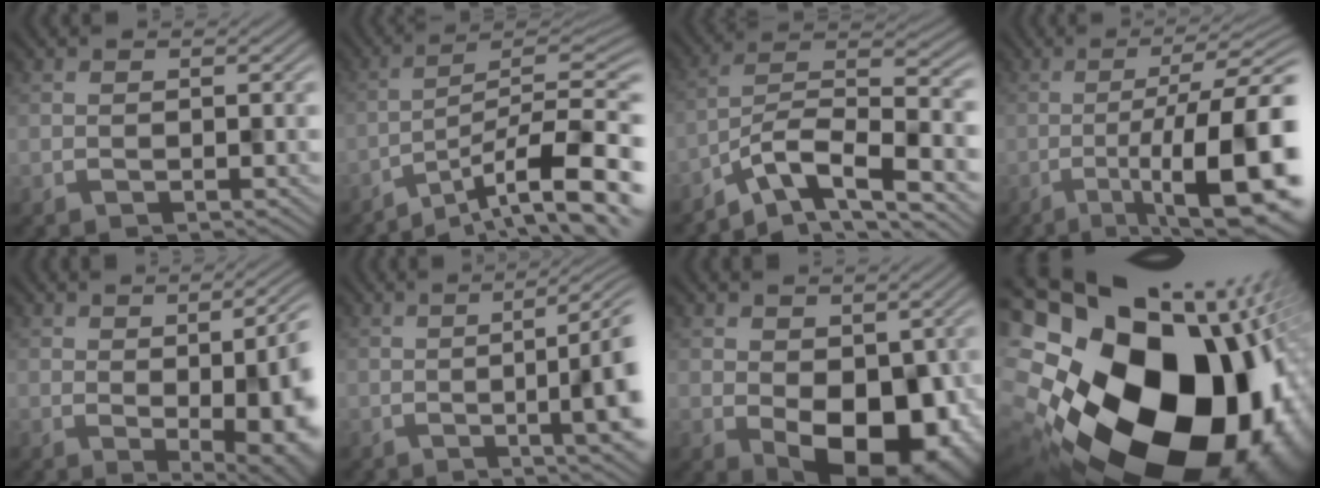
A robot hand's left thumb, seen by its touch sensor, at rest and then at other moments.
{"total": 13.8, "force": [-9.4, 2.6, 9.7], "torque": [-0.127, 0.004, -0.147]}
{"total": 9.6, "force": [-6.4, 3.1, 6.4], "torque": [-0.111, -0.002, -0.122]}
{"total": 15.6, "force": [-4.8, 4.6, 14.1], "torque": [-0.190, -0.010, -0.061]}
{"total": 13.6, "force": [0.6, 5.9, 12.2], "torque": [-0.115, 0.010, 0.019]}
{"total": 9.9, "force": [0.1, 2.3, 9.6], "torque": [-0.098, 0.007, 0.004]}
{"total": 11.3, "force": [-1.5, 7.6, 8.2], "torque": [-0.110, -0.037, 0.006]}
{"total": 23.3, "force": [-2.6, 18.3, 14.2], "torque": [-0.270, -0.078, -0.065]}